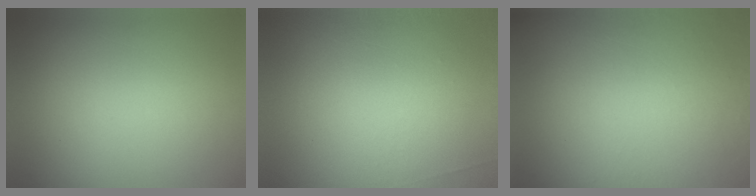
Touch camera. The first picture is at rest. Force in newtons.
{"total": 5.6}
{"total": 5.0}